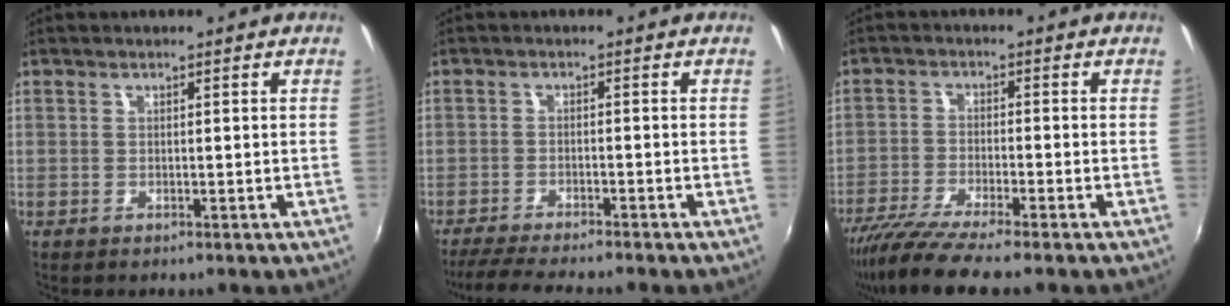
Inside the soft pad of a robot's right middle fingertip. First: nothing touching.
{"total": 7.6, "force": [-6.8, -0.4, 3.4], "torque": [-0.084, -0.016, -0.110]}
{"total": 8.9, "force": [-7.4, -0.1, 4.9], "torque": [-0.110, -0.030, -0.131]}